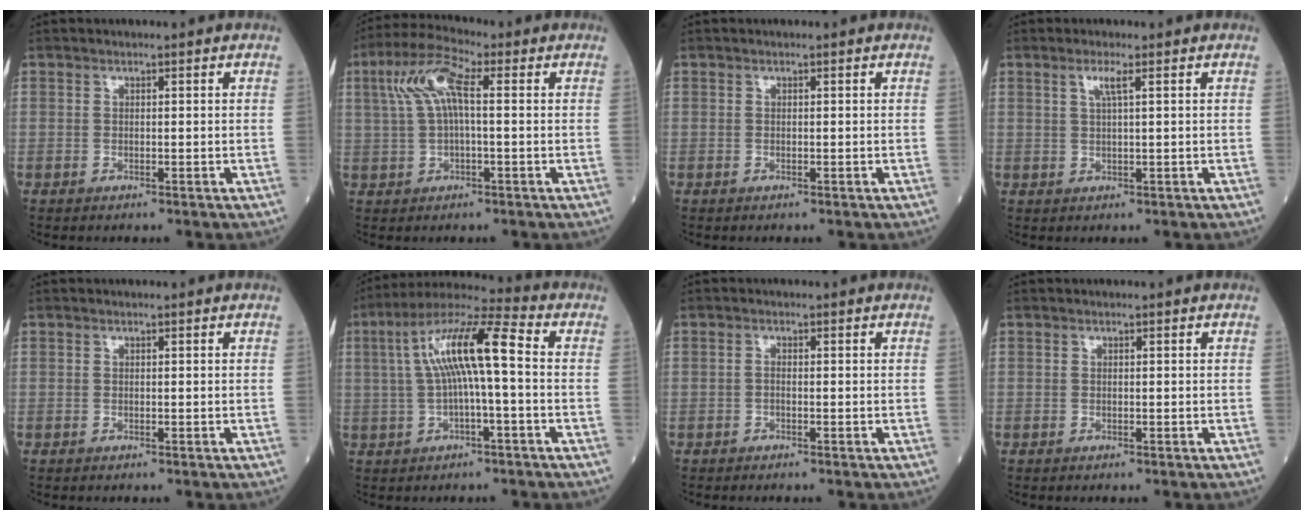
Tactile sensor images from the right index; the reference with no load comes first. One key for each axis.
{"total": 7.9, "fx": 1.9, "fy": 2.0, "fz": 7.4, "tx": -0.163, "ty": 0.031, "tz": 0.035}
{"total": 0.0}
{"total": 2.2, "fx": 1.0, "fy": -0.3, "fz": 1.9, "tx": -0.044, "ty": 0.002, "tz": 0.020}
{"total": 0.0}
{"total": 11.7, "fx": 0.9, "fy": 1.3, "fz": 11.6, "tx": -0.220, "ty": 0.035, "tz": 0.012}
{"total": 0.6, "fx": -0.3, "fy": 0.2, "fz": 0.5, "tx": -0.008, "ty": 0.002, "tz": -0.007}
{"total": 0.0}